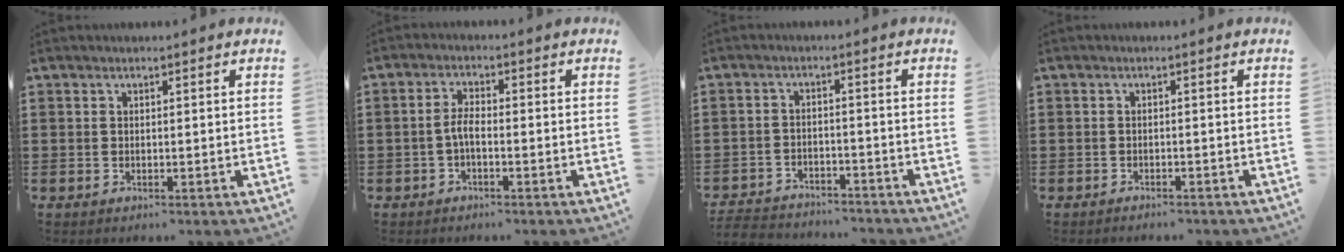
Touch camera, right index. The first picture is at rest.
{"total": 3.0, "force": [-0.9, 0.9, 2.7], "torque": [-0.064, -0.001, -0.023]}
{"total": 3.8, "force": [-3.8, 0.5, 0.1], "torque": [-0.013, 0.000, -0.083]}
{"total": 0.9, "force": [-0.9, 0.1, 0.2], "torque": [-0.006, 0.000, -0.018]}